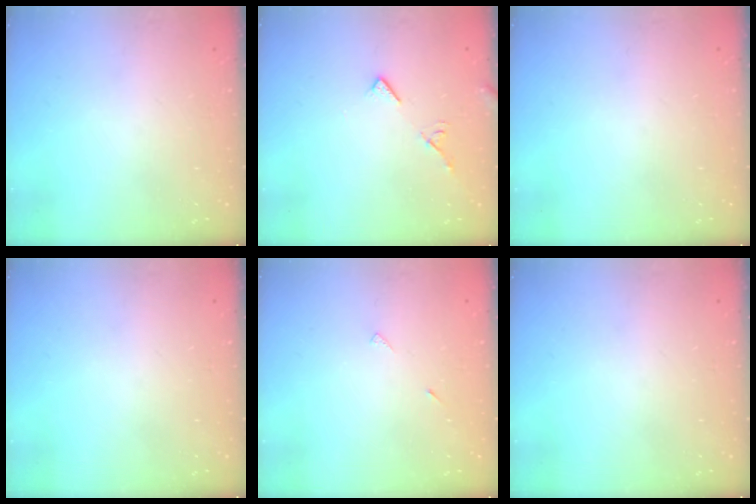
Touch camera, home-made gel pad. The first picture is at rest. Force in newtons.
{"total": 6.8, "press": 6.8, "slide": 0.6}
{"total": 0.0}
{"total": 0.0}
{"total": 4.3, "press": 4.2, "slide": 0.4}
{"total": 0.0}